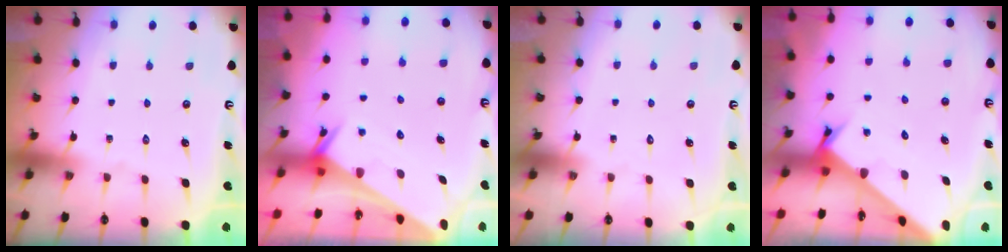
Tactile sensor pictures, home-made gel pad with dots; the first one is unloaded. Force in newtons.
{"total": 2.5, "press": 2.5, "slide": 0.1}
{"total": 1.7, "press": 1.7, "slide": 0.1}
{"total": 2.1, "press": 2.1, "slide": 0.2}